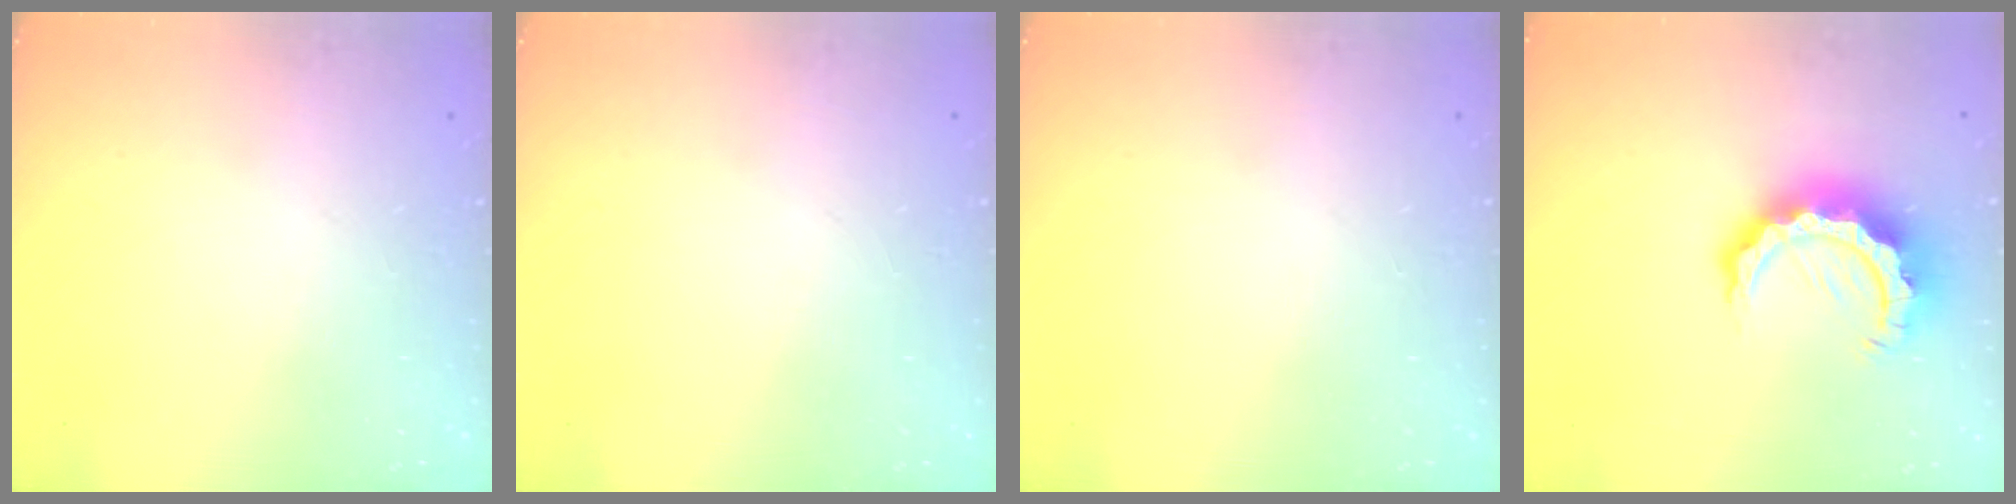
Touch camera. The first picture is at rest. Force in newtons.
{"total": 0.0}
{"total": 0.0}
{"total": 11.1, "press": 11.1, "slide": 0.9}